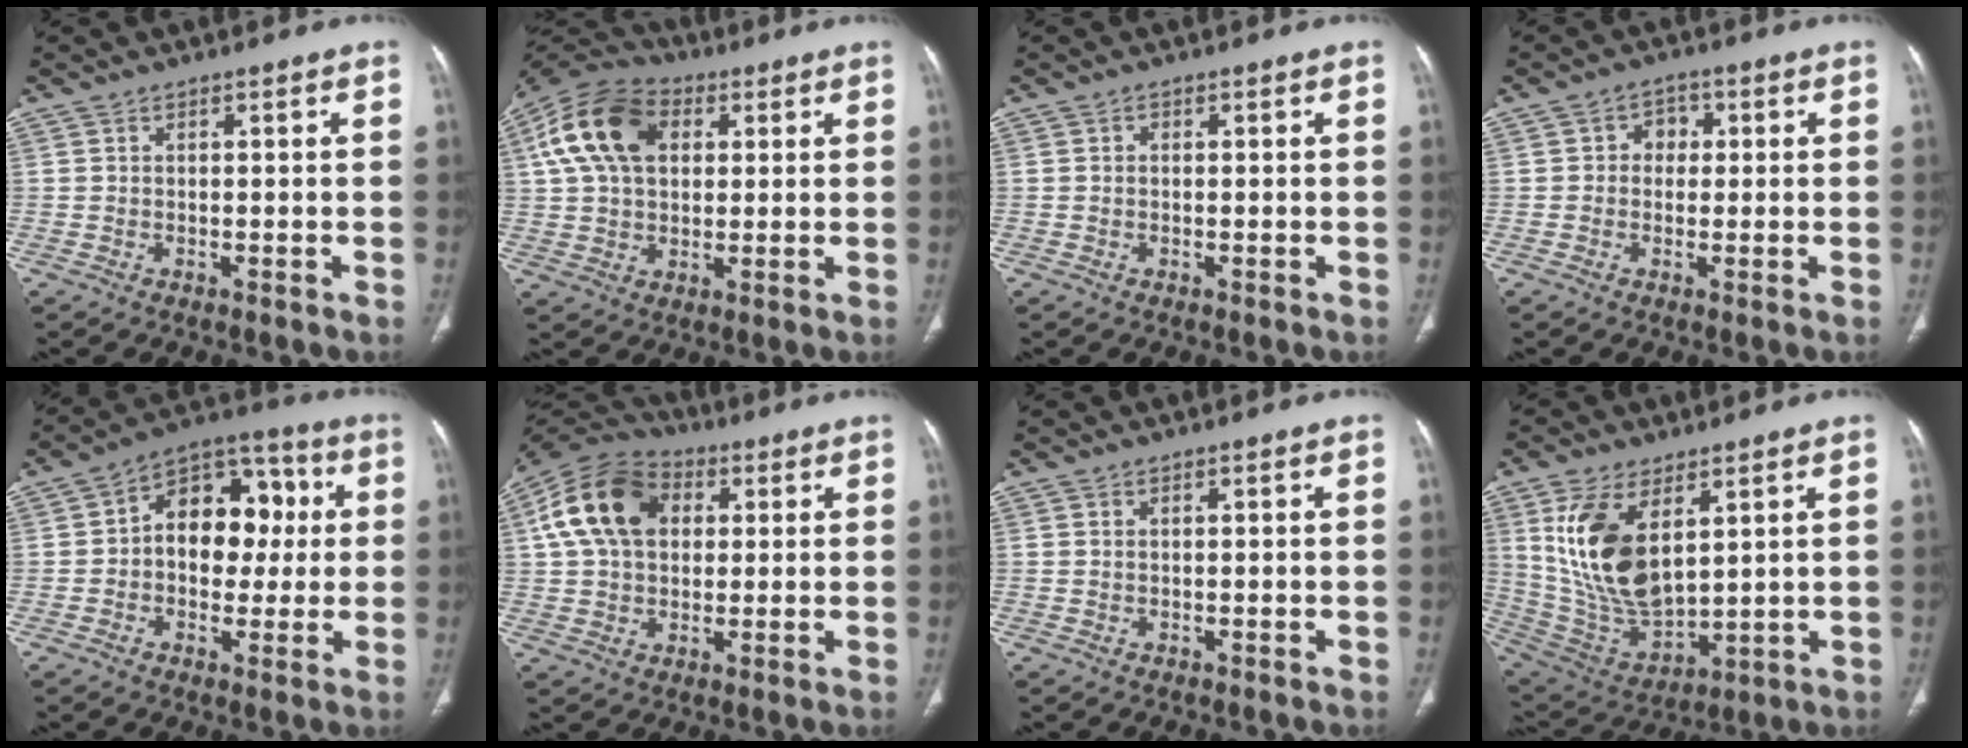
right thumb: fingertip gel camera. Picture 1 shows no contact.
{"total": 15.6, "force": [4.3, 10.4, 10.8], "torque": [-0.196, 0.017, 0.071]}
{"total": 0.7, "force": [-0.1, 0.5, 0.4], "torque": [-0.006, 0.002, -0.003]}
{"total": 3.2, "force": [0.4, 2.7, 1.5], "torque": [0.002, 0.008, -0.002]}
{"total": 14.5, "force": [1.3, 10.1, 10.3], "torque": [-0.102, 0.032, 0.010]}
{"total": 16.1, "force": [3.9, 11.2, 10.8], "torque": [-0.191, 0.019, 0.061]}
{"total": 0.5, "force": [0.2, 0.3, 0.4], "torque": [-0.013, 0.004, 0.005]}
{"total": 17.2, "force": [5.8, 8.9, 13.5], "torque": [-0.252, -0.026, 0.132]}